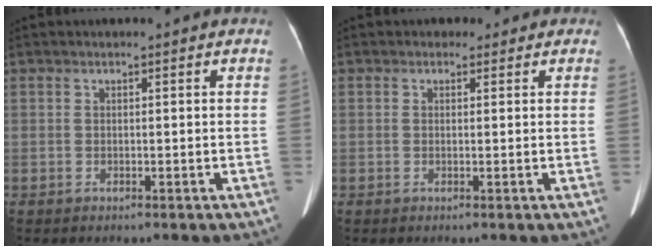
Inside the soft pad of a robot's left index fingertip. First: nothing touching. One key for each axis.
{"total": 1.5, "fx": 0.9, "fy": 1.3, "fz": 0.1, "tx": 0.007, "ty": 0.005, "tz": 0.005}